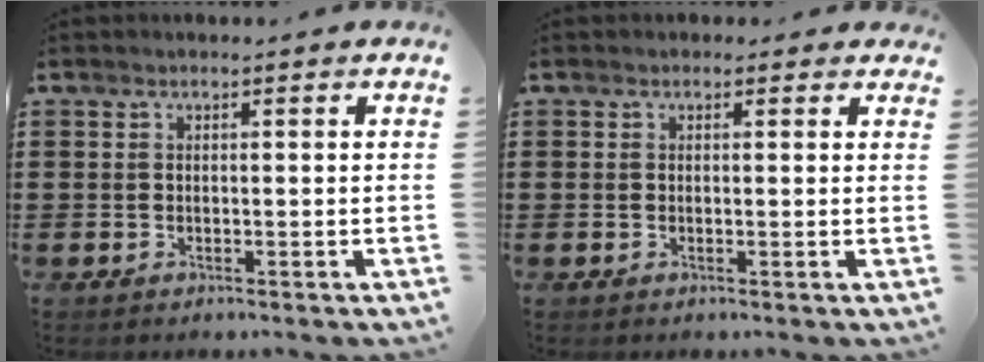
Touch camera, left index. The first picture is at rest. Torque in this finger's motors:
{"motor_torque": [2.14, 0.00, 0.03, -0.05]}